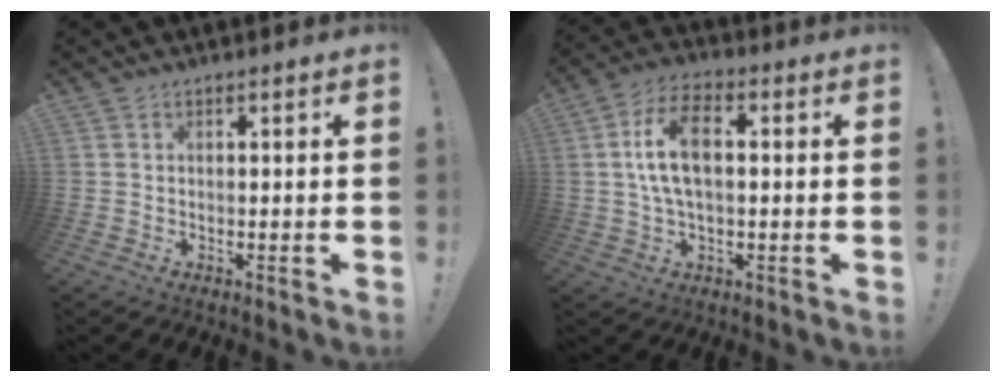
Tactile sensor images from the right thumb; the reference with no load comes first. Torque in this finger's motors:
{"motor_torque": [0.02, 0.86, 0.32, 0.55, 0.31]}